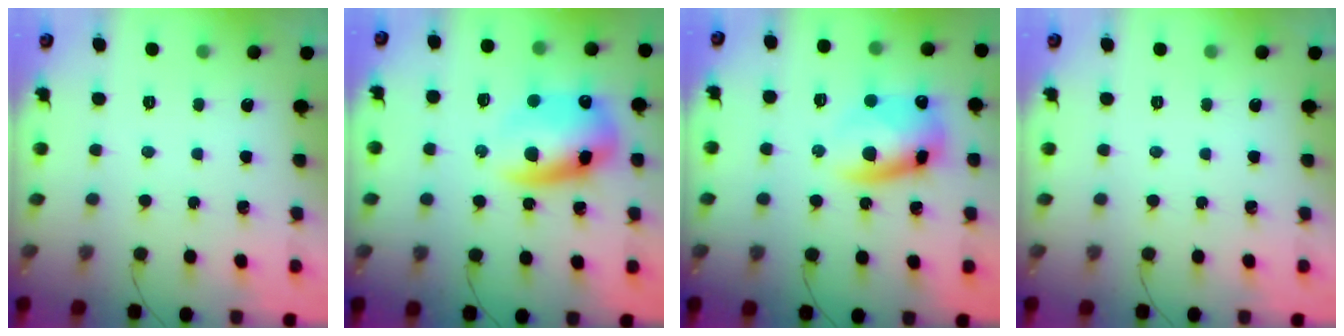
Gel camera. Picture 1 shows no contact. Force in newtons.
{"total": 13.8, "press": 13.5, "slide": 3.0}
{"total": 10.9, "press": 10.7, "slide": 1.9}
{"total": 0.0}